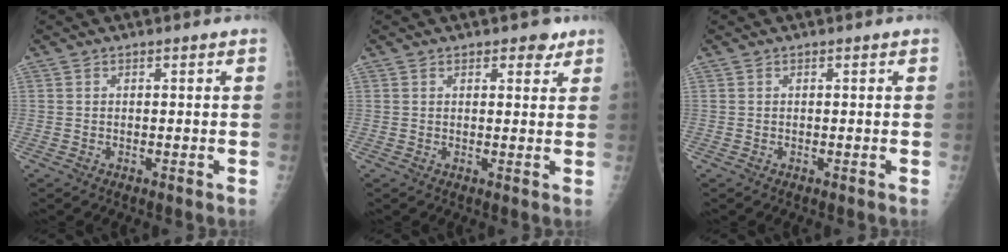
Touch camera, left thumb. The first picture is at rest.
{"total": 2.9, "force": [1.9, 1.7, 1.3], "torque": [0.002, -0.009, 0.024]}
{"total": 0.0}